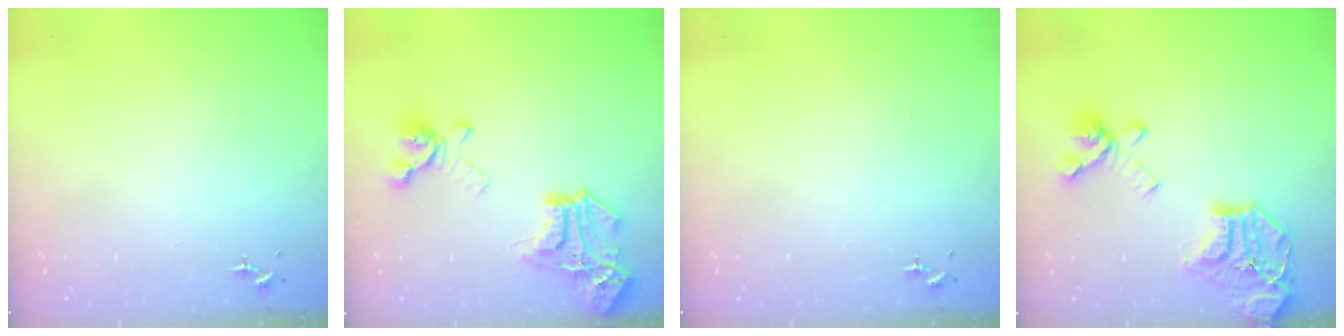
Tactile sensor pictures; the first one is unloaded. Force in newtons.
{"total": 19.7, "press": 19.7, "slide": 1.4}
{"total": 0.0}
{"total": 20.3, "press": 20.2, "slide": 2.2}